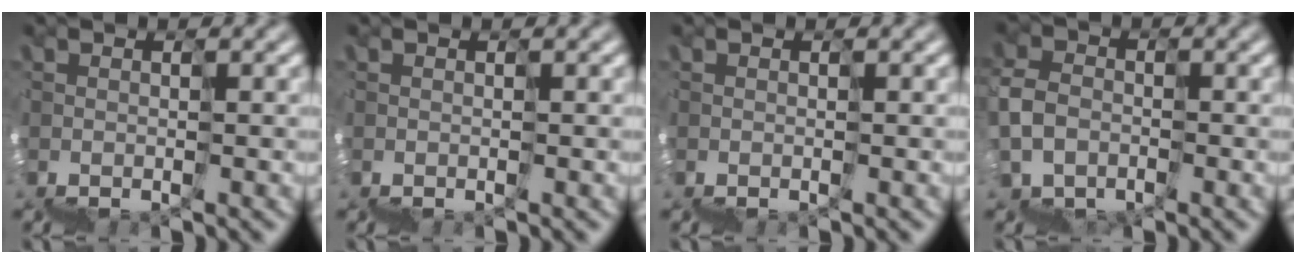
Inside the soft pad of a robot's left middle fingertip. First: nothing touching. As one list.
[{"total": 0.0}, {"total": 0.0}, {"total": 2.4, "force": [-0.6, 2.3, 0.6], "torque": [-0.019, 0.010, -0.021]}]